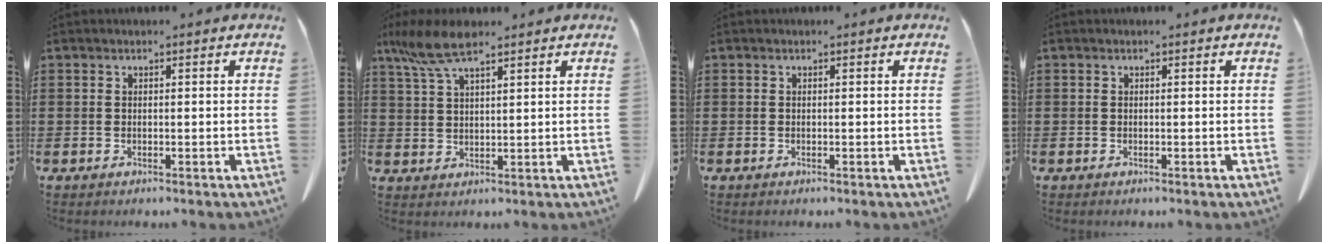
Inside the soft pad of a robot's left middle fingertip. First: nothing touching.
{"total": 6.8, "force": [4.8, 1.6, 4.7], "torque": [-0.117, -0.008, 0.083]}
{"total": 0.0}
{"total": 0.0}